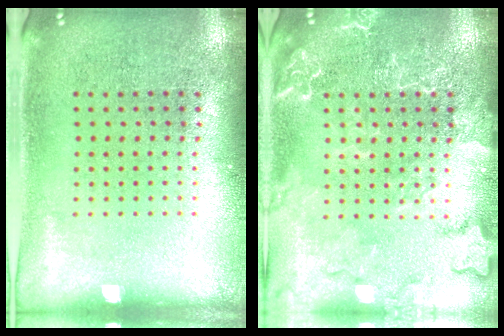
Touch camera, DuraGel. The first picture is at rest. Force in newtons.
{"total": 3.4, "press": 3.4, "slide": 0.5}